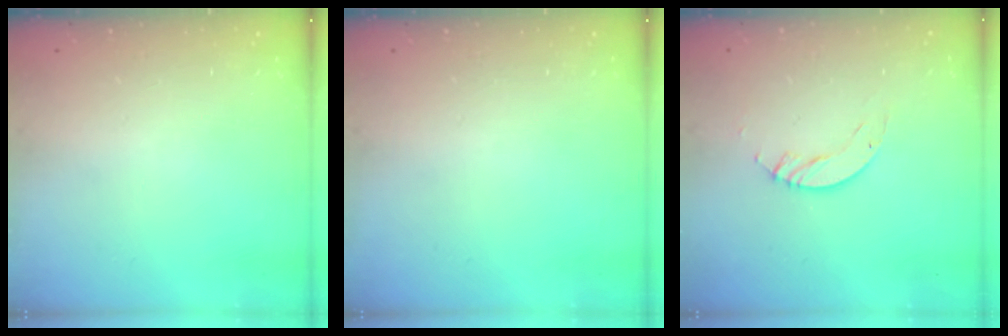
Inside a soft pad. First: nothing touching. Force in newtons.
{"total": 0.0}
{"total": 4.0, "press": 4.0, "slide": 0.3}